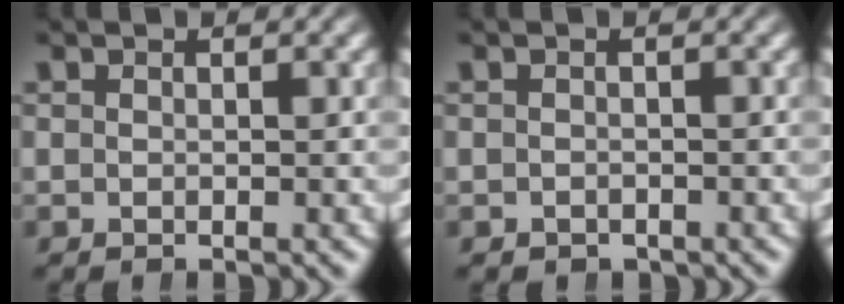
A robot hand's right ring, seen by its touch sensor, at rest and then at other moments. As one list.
[{"total": 1.3, "force": [-1.0, 0.8, -0.3], "torque": [0.008, -0.011, -0.010]}]